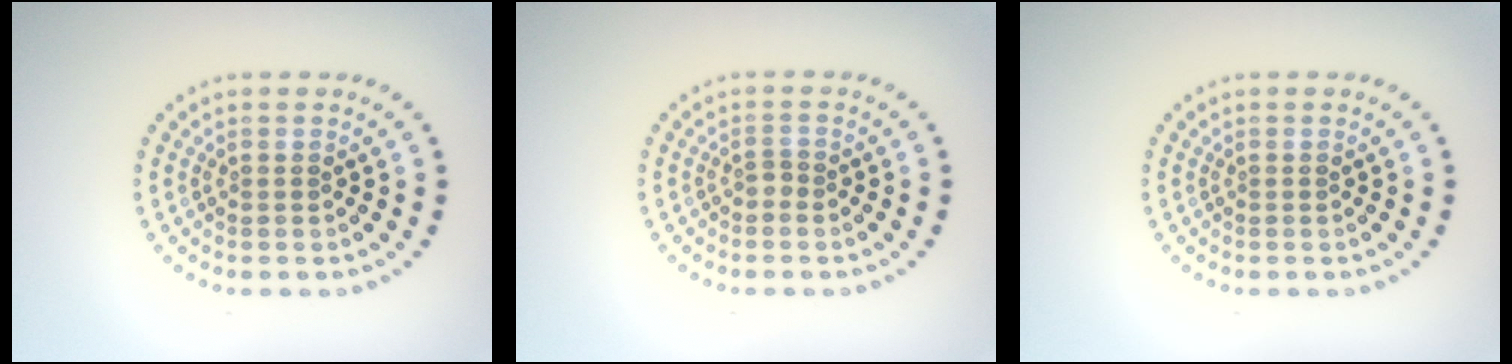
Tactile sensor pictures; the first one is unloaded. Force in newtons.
{"total": 0.9, "press": 0.5, "slide": 0.7}
{"total": 0.0}